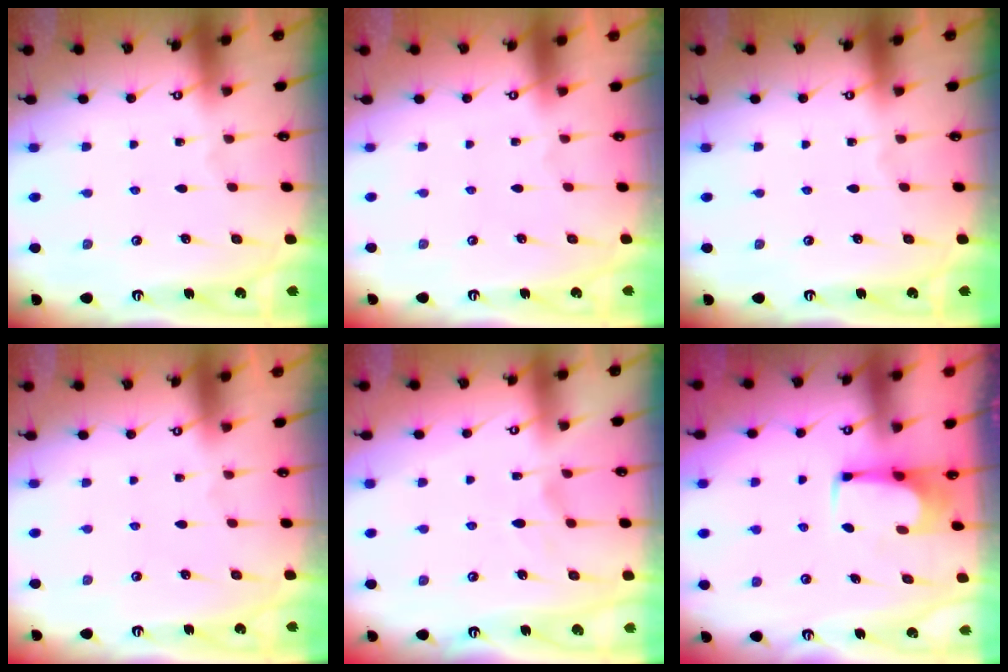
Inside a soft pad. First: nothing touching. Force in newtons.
{"total": 1.5, "press": 1.4, "slide": 0.6}
{"total": 0.0}
{"total": 1.5, "press": 1.4, "slide": 0.7}
{"total": 1.5, "press": 1.3, "slide": 0.6}
{"total": 3.6, "press": 3.6, "slide": 0.3}